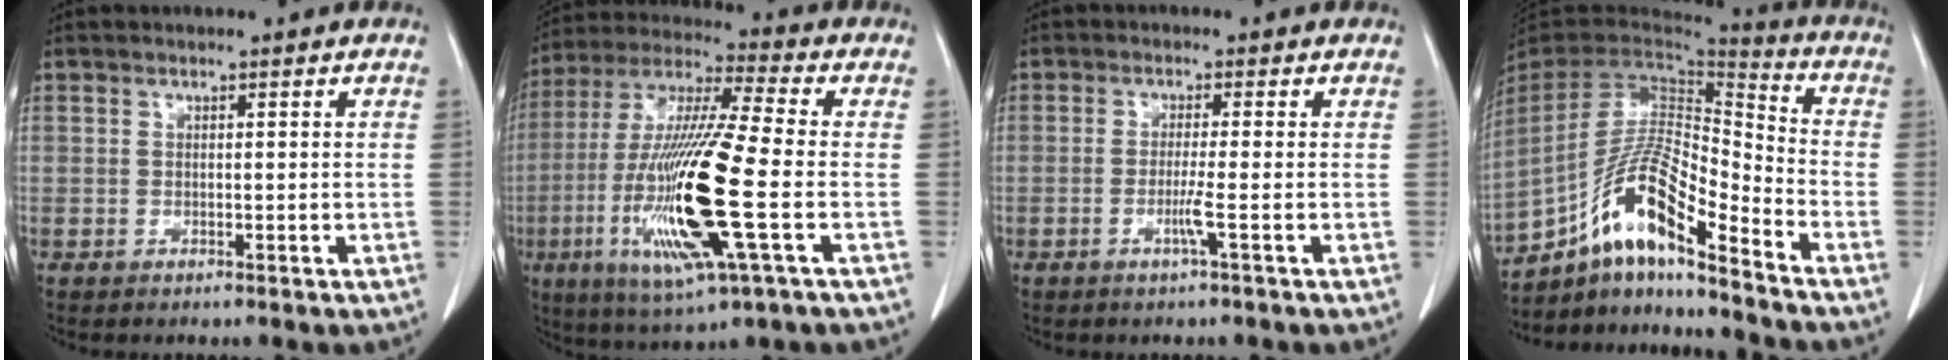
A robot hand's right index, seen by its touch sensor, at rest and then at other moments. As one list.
[{"total": 19.8, "force": [-4.4, 1.3, 19.3], "torque": [-0.404, -0.020, -0.083]}, {"total": 2.6, "force": [-1.0, -0.8, 2.3], "torque": [-0.046, -0.005, -0.021]}, {"total": 15.6, "force": [-10.2, 2.3, 11.5], "torque": [-0.224, 0.007, -0.184]}]